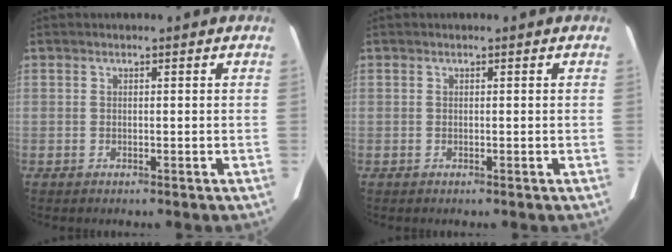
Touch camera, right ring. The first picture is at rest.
{"total": 0.0}